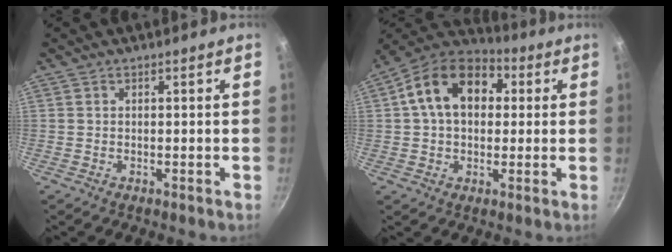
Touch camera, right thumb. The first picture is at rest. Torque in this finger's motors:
{"motor_torque": [0.57, 3.21, 1.46, -0.21, 0.14]}